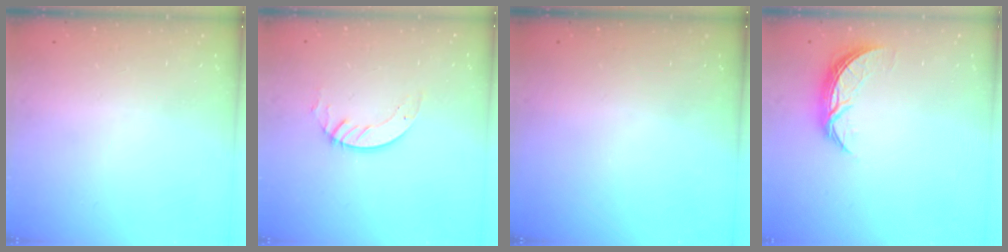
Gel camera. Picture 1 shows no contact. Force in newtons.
{"total": 3.6, "press": 3.6, "slide": 0.4}
{"total": 0.0}
{"total": 7.6, "press": 7.6, "slide": 0.5}